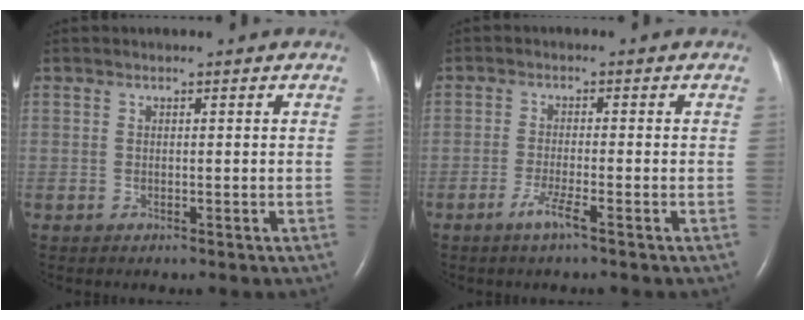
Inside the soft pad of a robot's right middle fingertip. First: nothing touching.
{"total": 2.9, "force": [-1.8, -0.3, 2.3], "torque": [-0.050, -0.006, -0.039]}